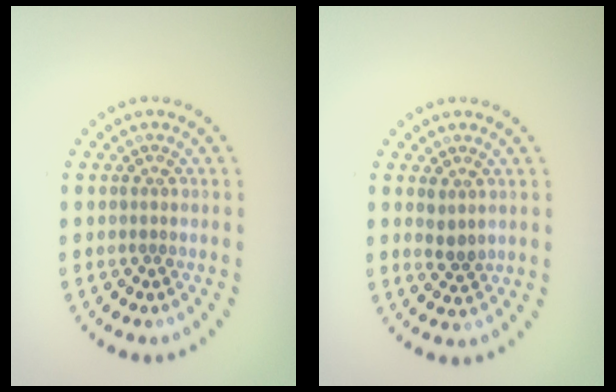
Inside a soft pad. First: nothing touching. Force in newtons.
{"total": 1.5, "press": 1.3, "slide": 0.7}